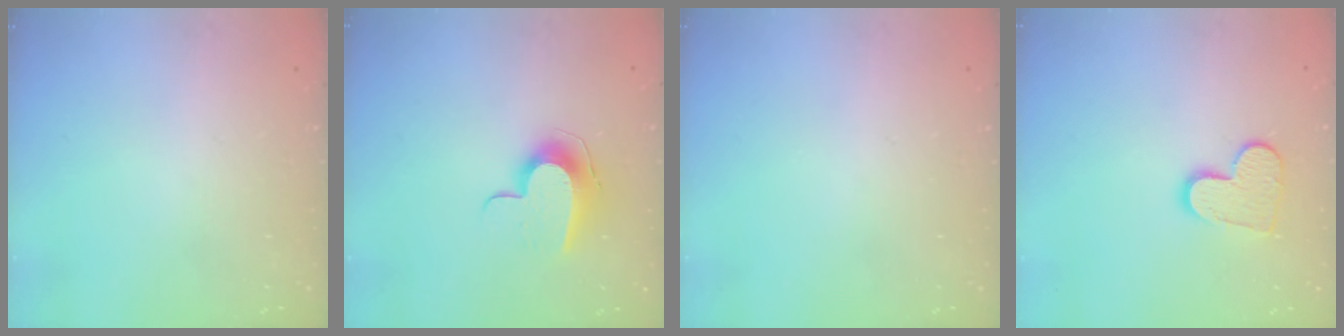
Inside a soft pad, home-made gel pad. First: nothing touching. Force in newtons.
{"total": 10.0, "press": 10.0, "slide": 0.4}
{"total": 0.0}
{"total": 10.9, "press": 10.9, "slide": 0.8}